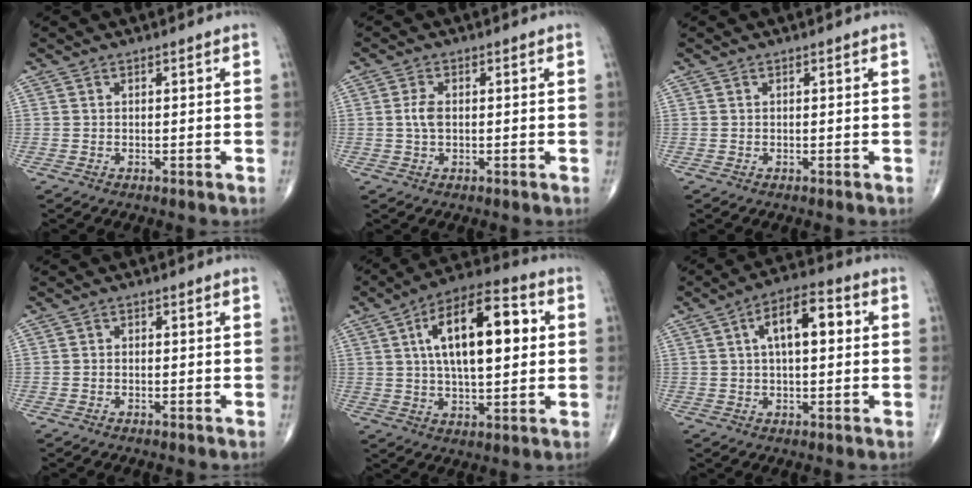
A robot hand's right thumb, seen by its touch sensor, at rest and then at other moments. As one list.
[{"total": 1.5, "force": [0.1, 0.8, 1.3], "torque": [-0.027, 0.001, 0.001]}, {"total": 0.0}, {"total": 0.6, "force": [-0.3, 0.4, 0.3], "torque": [-0.002, 0.002, -0.010]}, {"total": 18.4, "force": [3.7, 8.0, 16.1], "torque": [-0.248, 0.016, 0.054]}, {"total": 10.0, "force": [2.1, 4.5, 8.7], "torque": [-0.133, 0.023, 0.025]}]